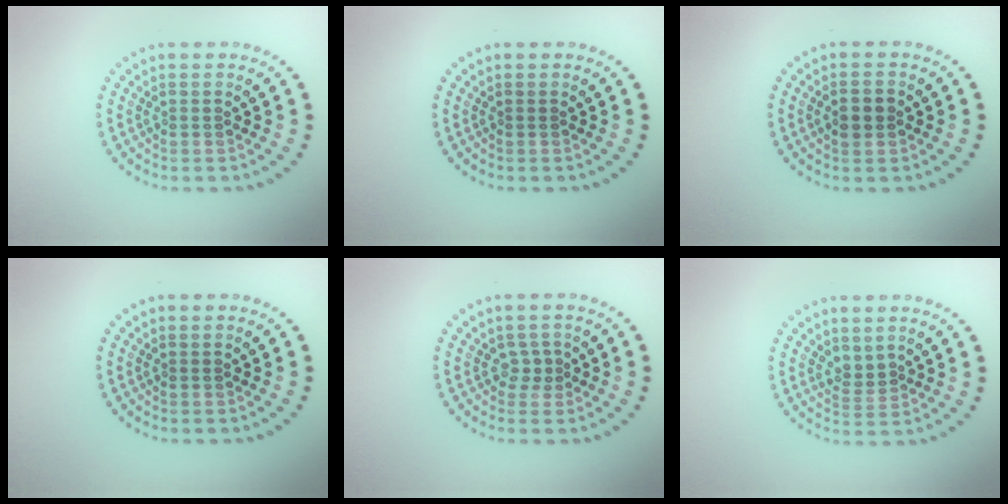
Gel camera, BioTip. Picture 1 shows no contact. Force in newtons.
{"total": 0.0}
{"total": 2.3, "press": 2.3, "slide": 0.0}
{"total": 0.0}
{"total": 1.1, "press": 0.8, "slide": 0.8}
{"total": 1.5, "press": 1.0, "slide": 1.1}